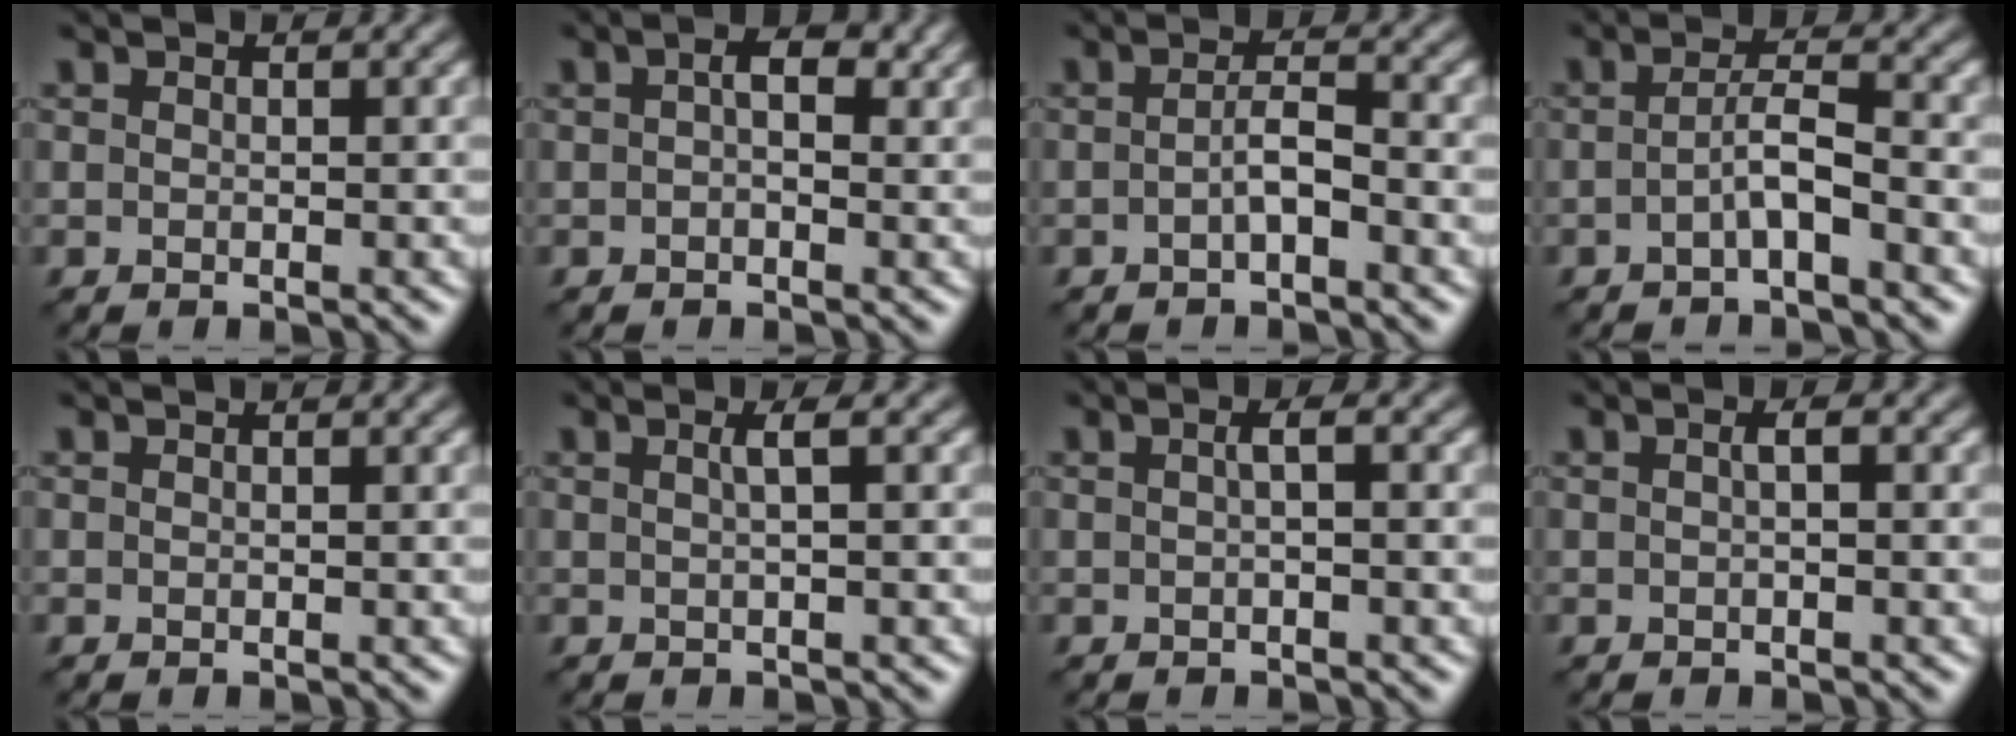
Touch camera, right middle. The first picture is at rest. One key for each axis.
{"total": 2.1, "fx": 0.4, "fy": 0.9, "fz": 1.8, "tx": -0.029, "ty": 0.006, "tz": 0.001}
{"total": 1.9, "fx": -0.7, "fy": 0.3, "fz": 1.7, "tx": -0.031, "ty": 0.006, "tz": -0.016}
{"total": 2.5, "fx": -1.0, "fy": 0.3, "fz": 2.3, "tx": -0.041, "ty": 0.011, "tz": -0.022}
{"total": 0.0}
{"total": 1.5, "fx": 0.3, "fy": 0.3, "fz": 1.5, "tx": -0.023, "ty": 0.007, "tz": 0.001}
{"total": 1.2, "fx": 0.1, "fy": 0.1, "fz": 1.2, "tx": -0.020, "ty": 0.007, "tz": 0.000}
{"total": 0.9, "fx": 0.0, "fy": 0.0, "fz": 0.9, "tx": -0.017, "ty": 0.004, "tz": 0.001}